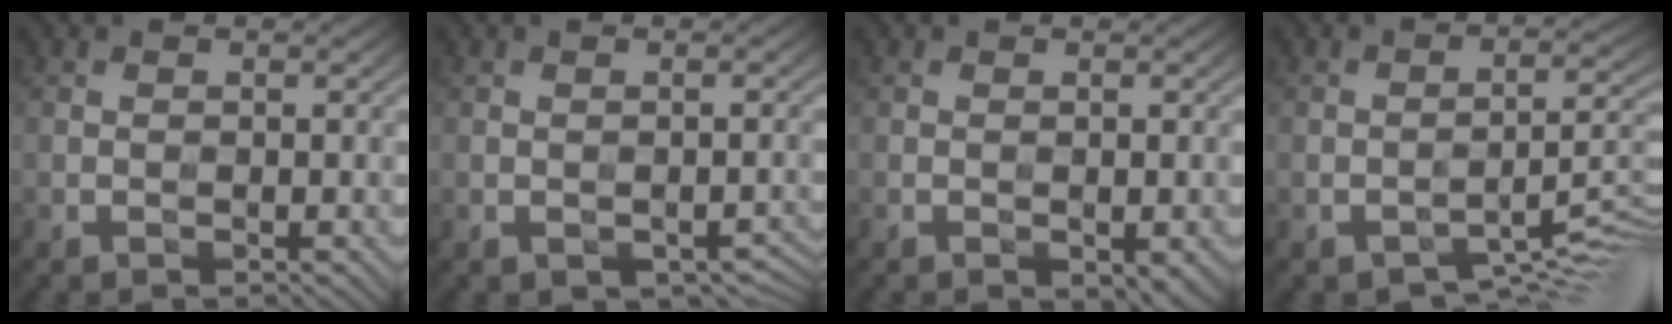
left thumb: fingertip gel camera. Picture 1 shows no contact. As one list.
[{"total": 2.6, "force": [-1.2, 1.5, 1.7], "torque": [-0.025, -0.011, -0.008]}, {"total": 2.2, "force": [-1.2, 1.1, 1.6], "torque": [-0.027, -0.008, -0.012]}, {"total": 5.6, "force": [-3.6, 1.9, 3.9], "torque": [-0.051, 0.004, -0.056]}]